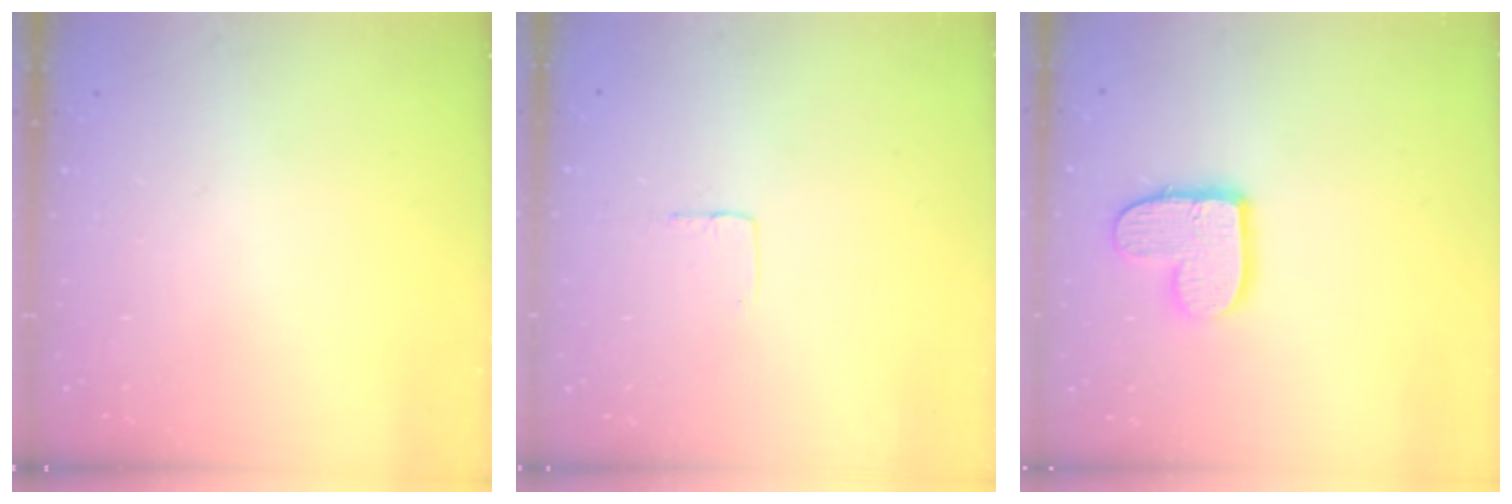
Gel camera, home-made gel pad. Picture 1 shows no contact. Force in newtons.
{"total": 2.7, "press": 2.7, "slide": 0.1}
{"total": 11.3, "press": 11.3, "slide": 0.7}